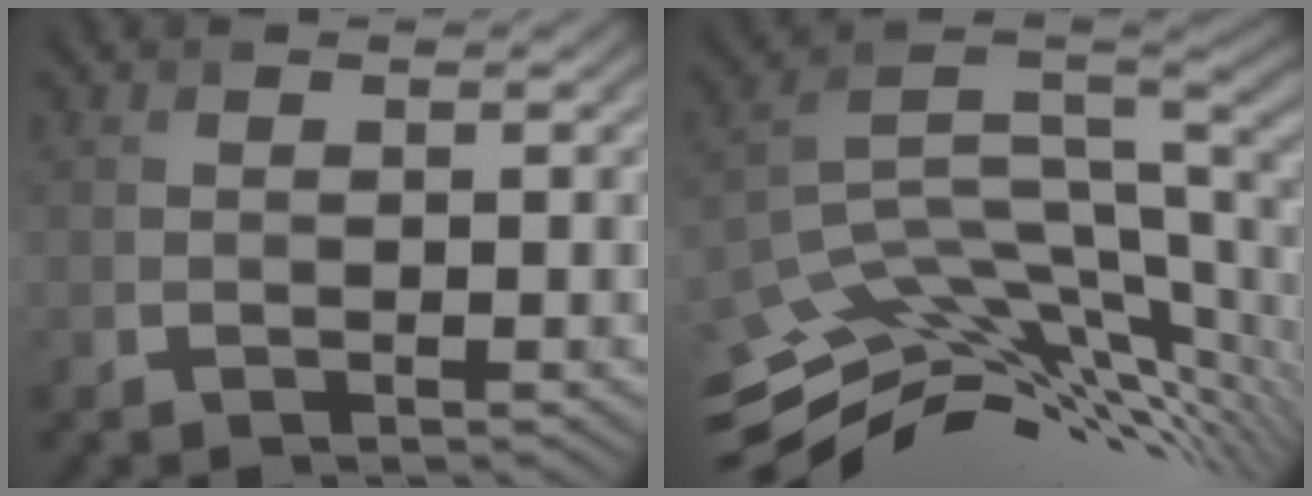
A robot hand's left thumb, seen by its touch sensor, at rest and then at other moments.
{"total": 12.1, "force": [-5.4, 5.0, 9.6], "torque": [-0.203, -0.007, -0.091]}